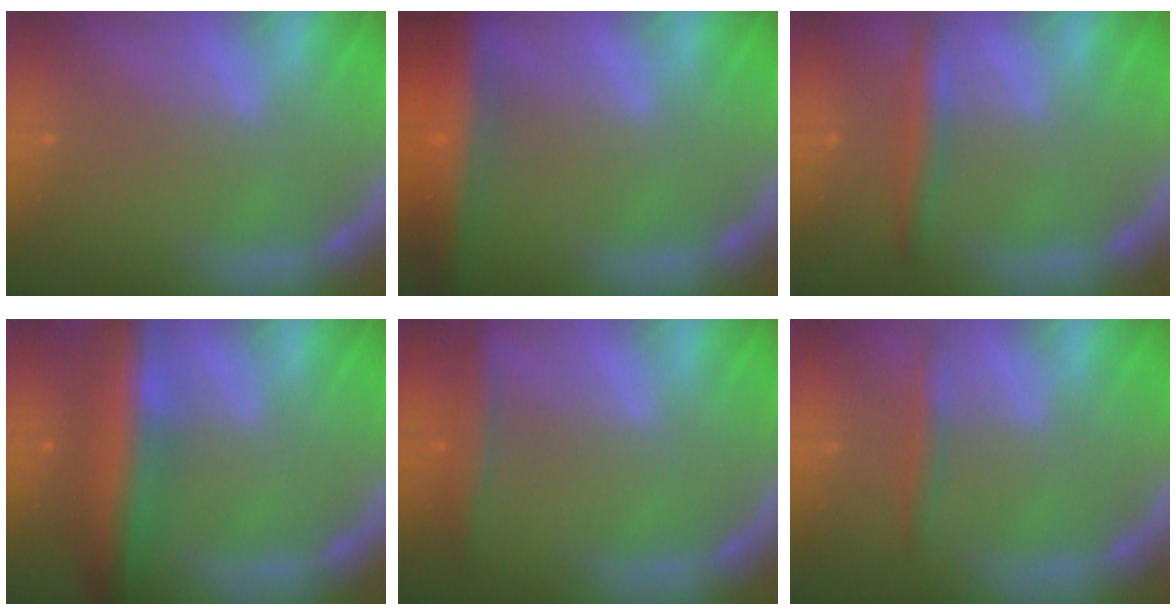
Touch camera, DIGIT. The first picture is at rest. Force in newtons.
{"total": 9.5}
{"total": 3.0}
{"total": 8.9}
{"total": 2.9}
{"total": 1.9}